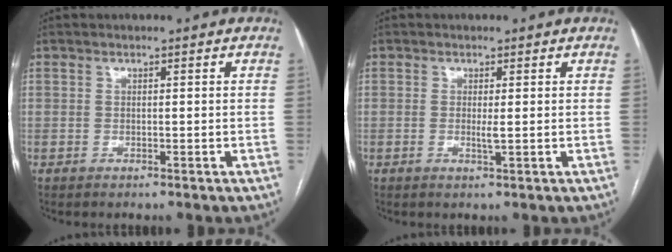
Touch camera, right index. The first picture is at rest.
{"total": 1.3, "force": [0.0, 0.0, 1.3], "torque": [-0.026, -0.003, 0.001]}